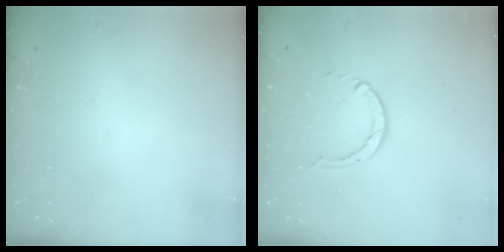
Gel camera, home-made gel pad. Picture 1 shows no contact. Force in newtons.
{"total": 3.5, "press": 3.5, "slide": 0.5}